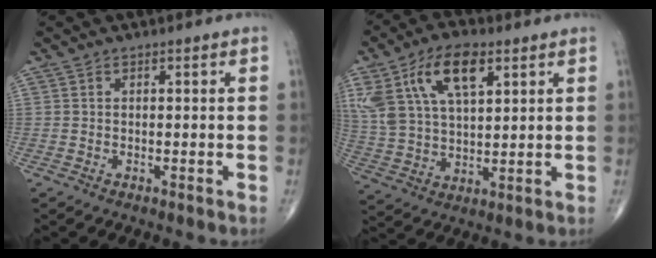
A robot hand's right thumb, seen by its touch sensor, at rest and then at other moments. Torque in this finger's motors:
{"motor_torque": [1.71, 1.93, 1.64, 0.94, 0.24]}